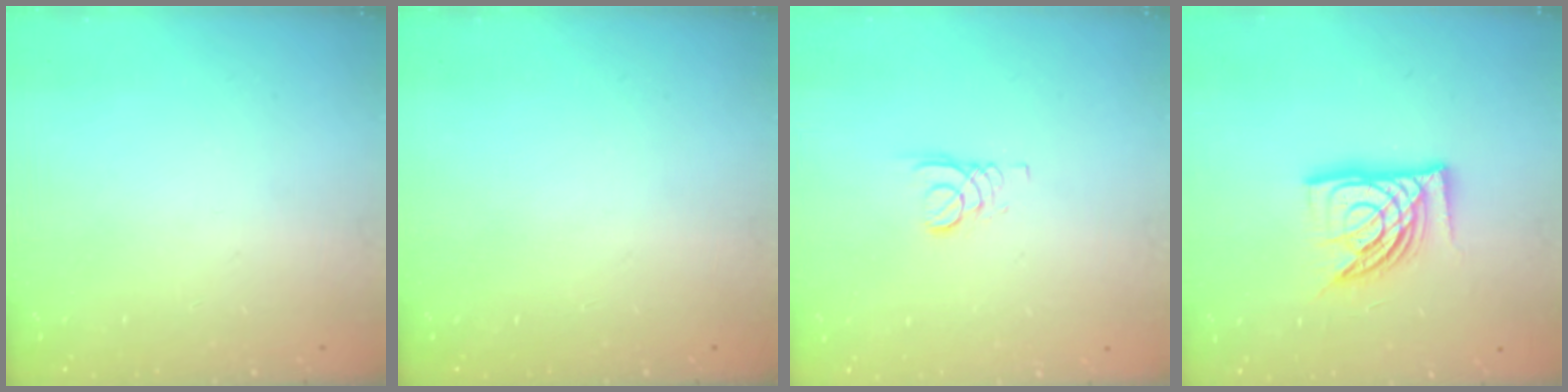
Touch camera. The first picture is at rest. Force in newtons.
{"total": 0.0}
{"total": 2.4, "press": 2.4, "slide": 0.2}
{"total": 14.8, "press": 14.6, "slide": 1.9}